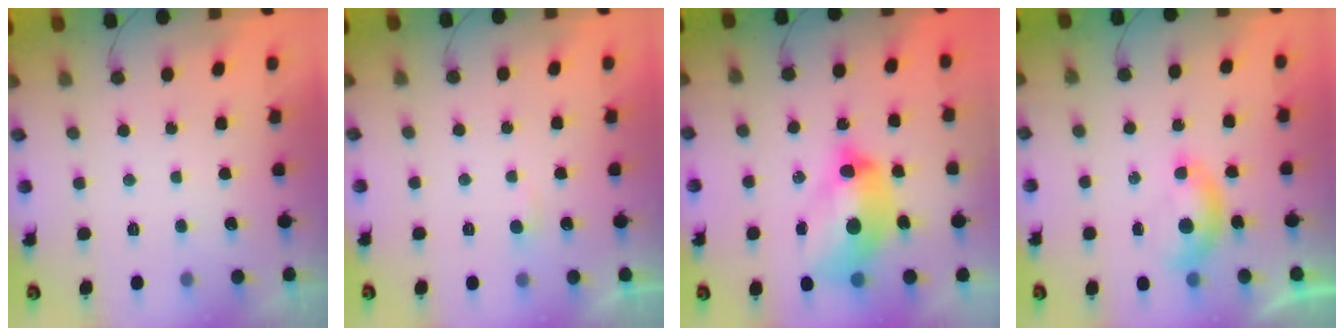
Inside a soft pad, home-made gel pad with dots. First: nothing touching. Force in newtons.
{"total": 2.2, "press": 2.2, "slide": 0.2}
{"total": 15.6, "press": 15.5, "slide": 1.4}
{"total": 5.9, "press": 5.8, "slide": 0.8}